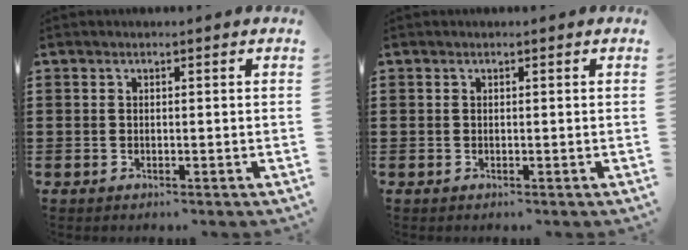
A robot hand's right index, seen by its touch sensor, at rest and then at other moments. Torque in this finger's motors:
{"motor_torque": [0.00, 0.00, 0.00, 0.00]}